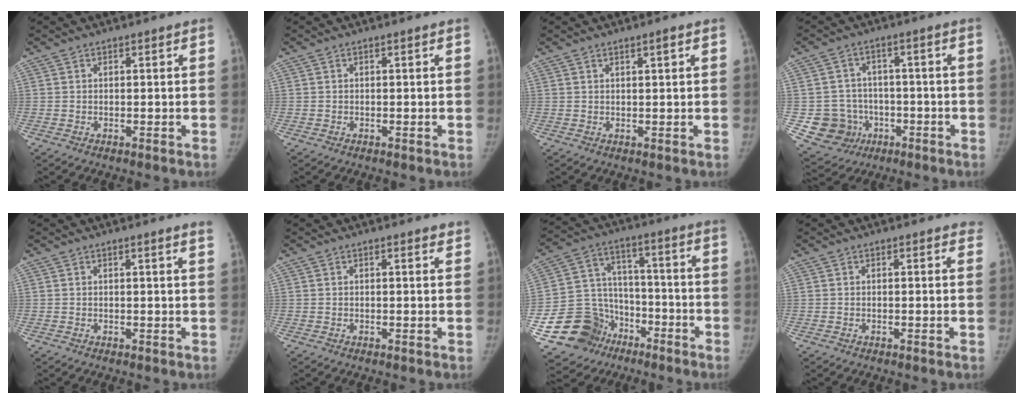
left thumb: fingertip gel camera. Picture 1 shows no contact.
{"total": 0.0}
{"total": 1.1, "force": [0.7, 0.1, 0.8], "torque": [-0.005, -0.002, 0.012]}
{"total": 9.5, "force": [-2.5, 9.0, 1.7], "torque": [-0.015, 0.023, -0.028]}
{"total": 2.6, "force": [2.0, -0.3, 1.7], "torque": [-0.022, -0.004, 0.017]}
{"total": 1.2, "force": [0.9, 0.3, 0.7], "torque": [-0.007, -0.003, 0.011]}
{"total": 14.7, "force": [-7.0, 12.6, 3.2], "torque": [-0.023, 0.088, -0.107]}
{"total": 1.1, "force": [0.9, 0.5, 0.3], "torque": [0.005, -0.002, 0.002]}